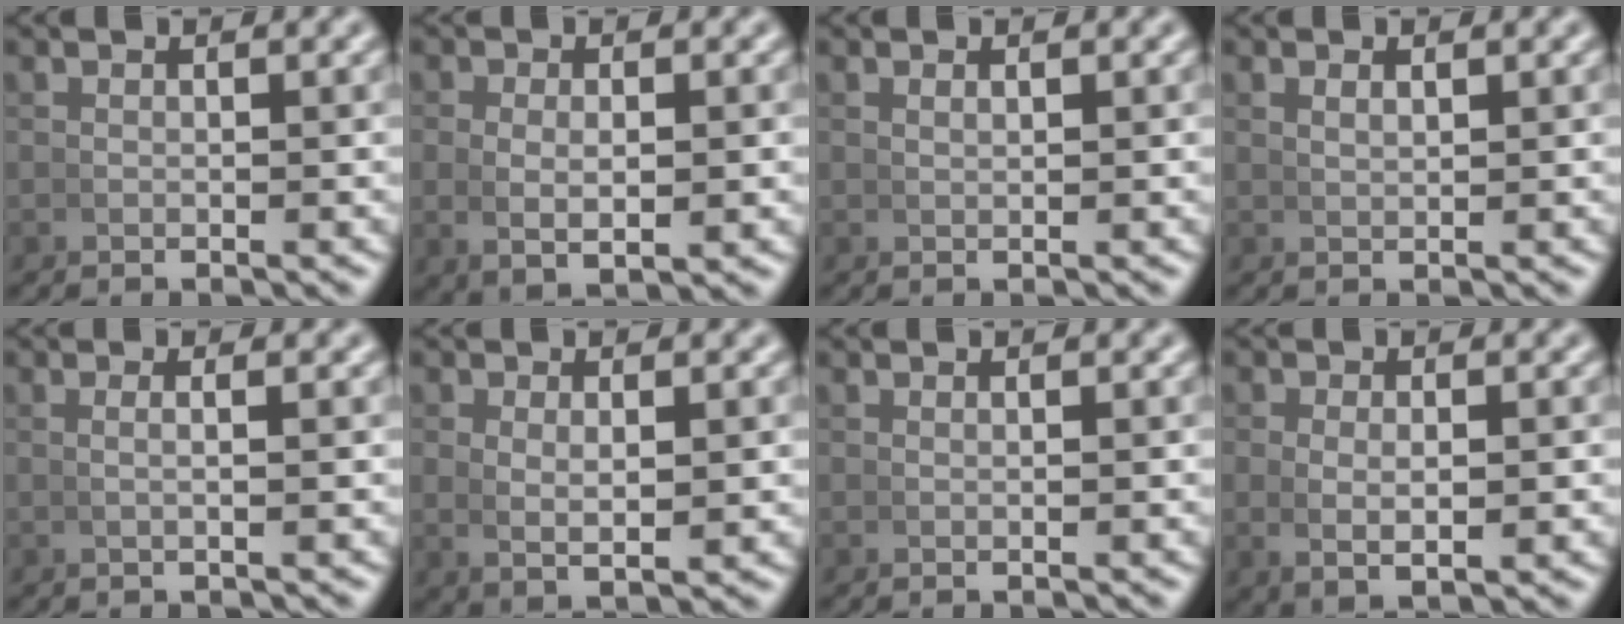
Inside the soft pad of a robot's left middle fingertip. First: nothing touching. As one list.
[{"total": 3.1, "force": [0.1, 1.5, 2.7], "torque": [-0.058, -0.015, 0.015]}, {"total": 0.5, "force": [0.4, -0.1, 0.3], "torque": [-0.002, 0.000, 0.010]}, {"total": 0.9, "force": [0.7, -0.1, 0.5], "torque": [-0.006, 0.001, 0.017]}, {"total": 1.2, "force": [0.2, -0.2, 1.2], "torque": [-0.024, -0.001, 0.004]}, {"total": 2.8, "force": [0.5, 1.1, 2.5], "torque": [-0.052, -0.016, 0.024]}, {"total": 0.0}, {"total": 3.0, "force": [0.1, 1.4, 2.6], "torque": [-0.056, -0.014, 0.015]}]